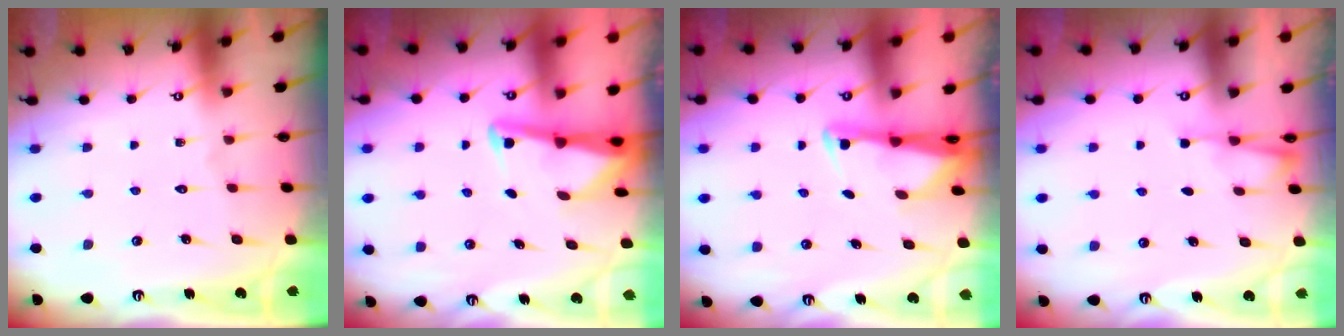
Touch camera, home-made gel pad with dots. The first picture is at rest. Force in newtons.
{"total": 3.1, "press": 3.0, "slide": 0.4}
{"total": 2.7, "press": 2.6, "slide": 0.5}
{"total": 2.3, "press": 2.2, "slide": 0.4}